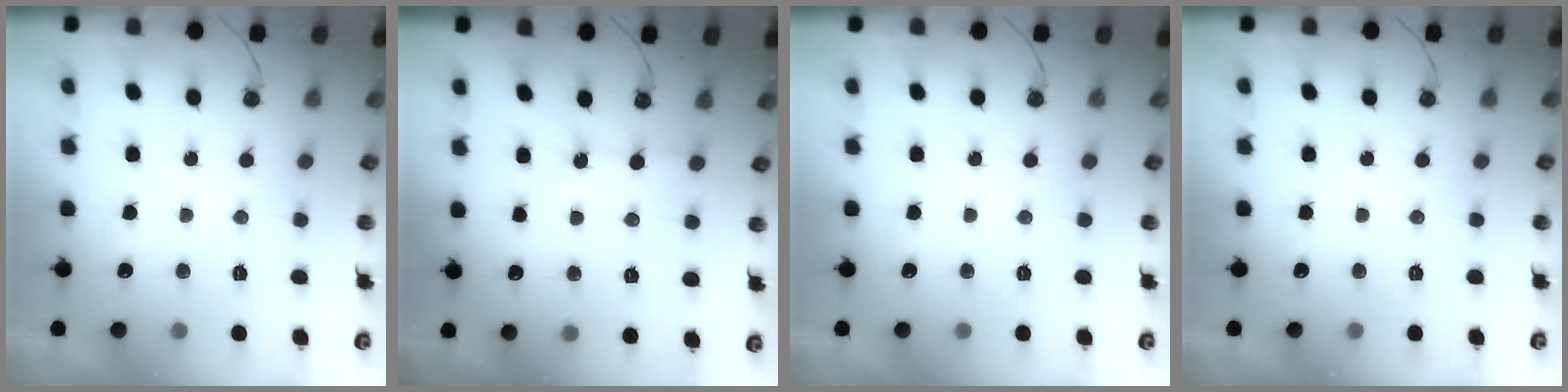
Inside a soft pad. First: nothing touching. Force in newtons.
{"total": 2.9, "press": 2.9, "slide": 0.5}
{"total": 0.0}
{"total": 0.6, "press": 0.1, "slide": 0.5}